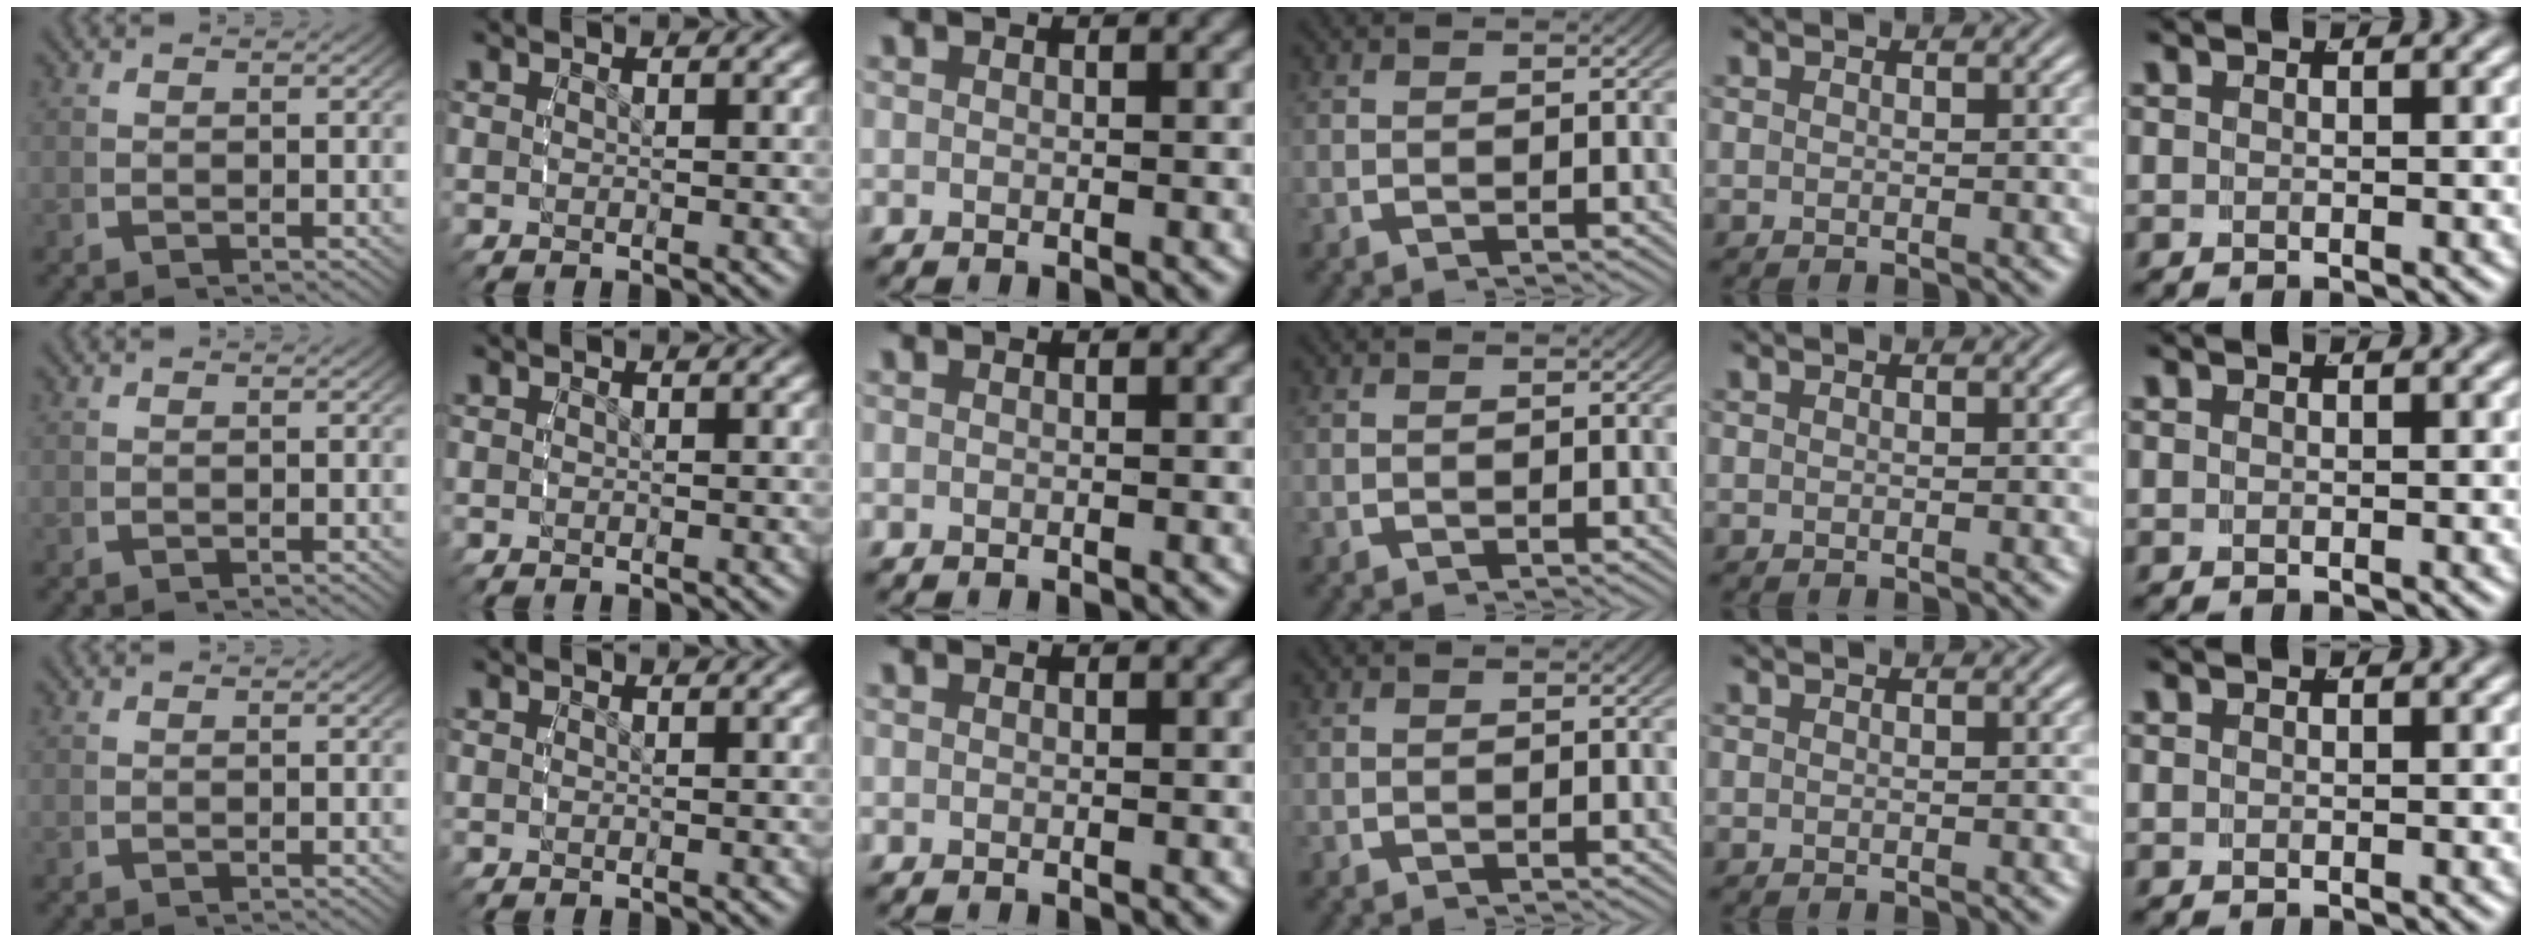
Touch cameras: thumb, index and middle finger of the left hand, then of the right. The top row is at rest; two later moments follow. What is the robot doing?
{"motion": "reach", "object": "jar lid"}